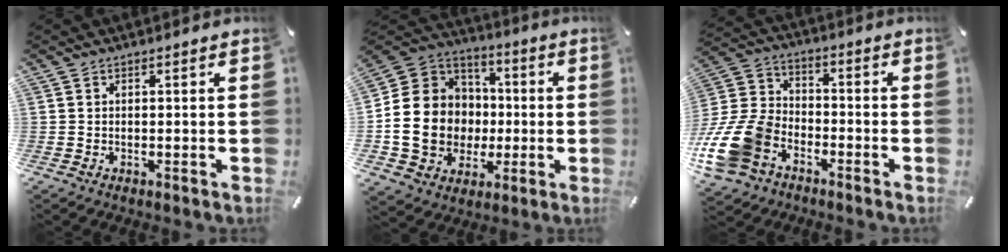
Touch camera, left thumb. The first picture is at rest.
{"total": 18.3, "force": [-2.6, 16.3, 7.9], "torque": [-0.163, 0.005, -0.036]}
{"total": 16.2, "force": [-7.9, 11.6, 8.0], "torque": [-0.176, 0.052, -0.142]}